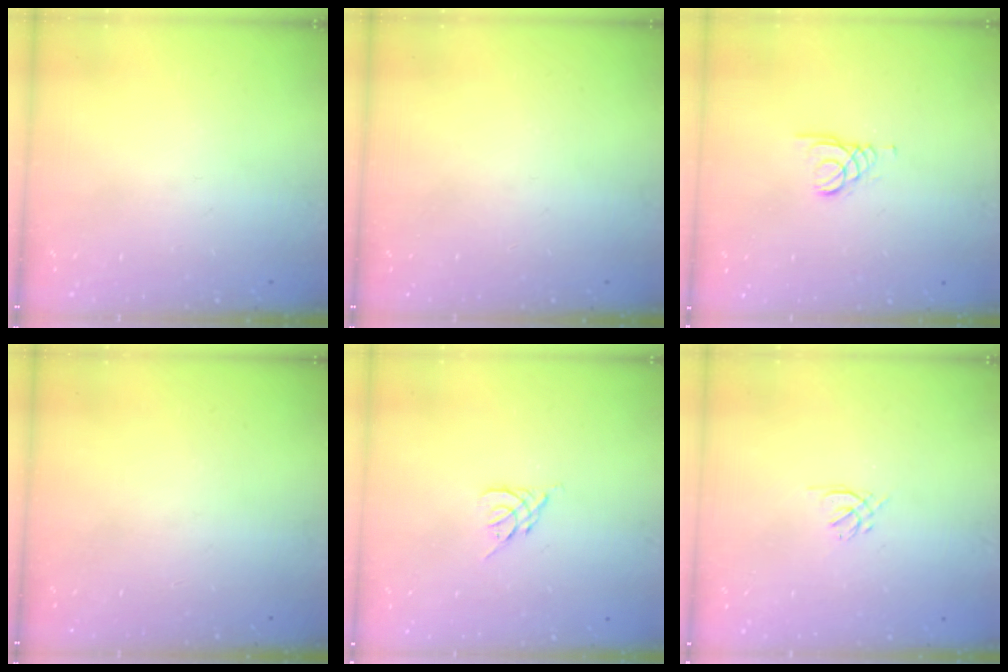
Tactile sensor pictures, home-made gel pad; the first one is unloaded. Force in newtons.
{"total": 0.0}
{"total": 1.5, "press": 1.5, "slide": 0.1}
{"total": 0.0}
{"total": 2.6, "press": 2.5, "slide": 0.7}
{"total": 1.6, "press": 1.5, "slide": 0.5}